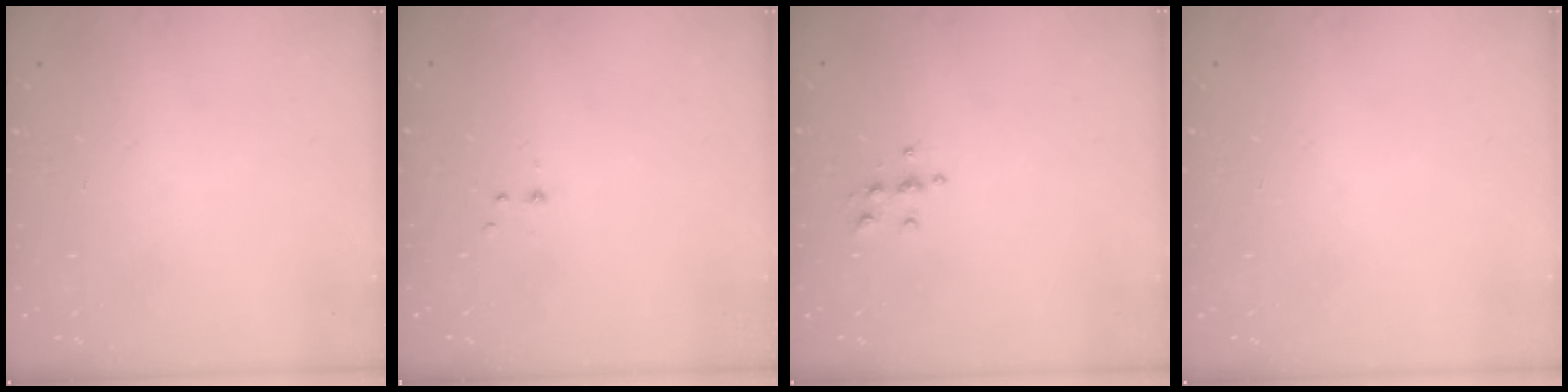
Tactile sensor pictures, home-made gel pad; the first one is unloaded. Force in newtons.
{"total": 2.2, "press": 1.9, "slide": 1.0}
{"total": 4.3, "press": 4.3, "slide": 0.6}
{"total": 0.0}